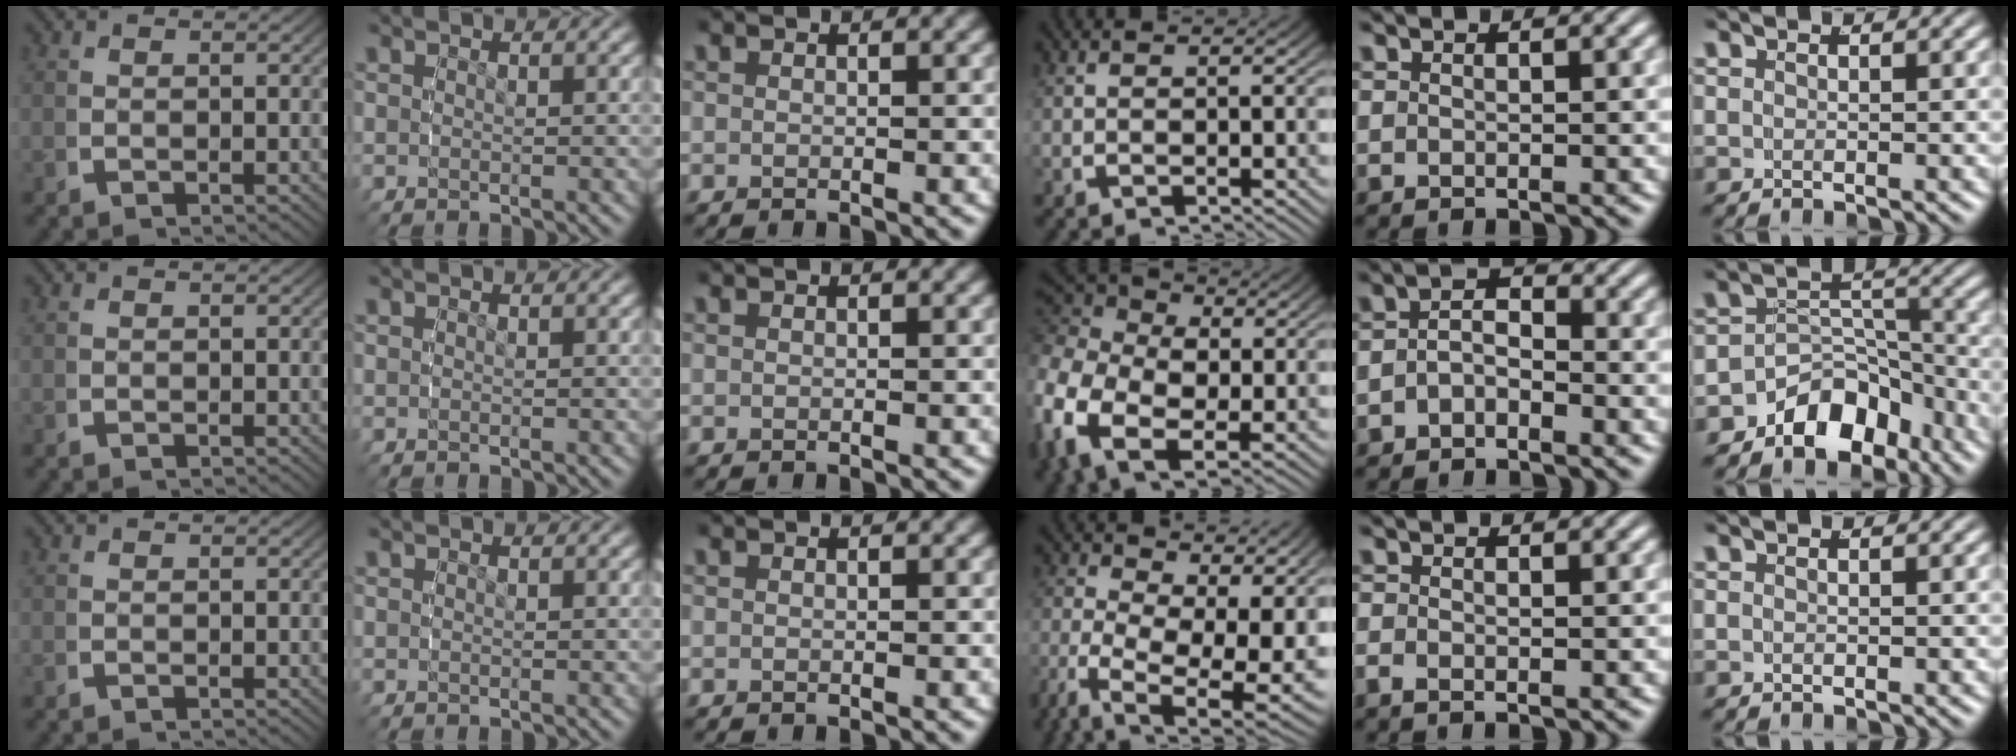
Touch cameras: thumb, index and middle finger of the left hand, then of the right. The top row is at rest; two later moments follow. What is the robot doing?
{"motion": "grasp_and_lifting", "object": "backpack"}